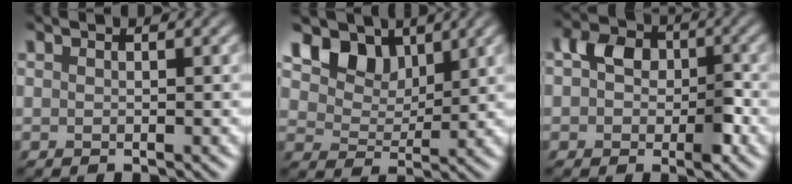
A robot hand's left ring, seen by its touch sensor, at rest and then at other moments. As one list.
[{"total": 6.9, "force": [3.6, 4.3, 3.9], "torque": [-0.075, 0.001, 0.045]}, {"total": 4.3, "force": [-0.8, 3.3, 2.6], "torque": [-0.035, -0.001, -0.028]}]